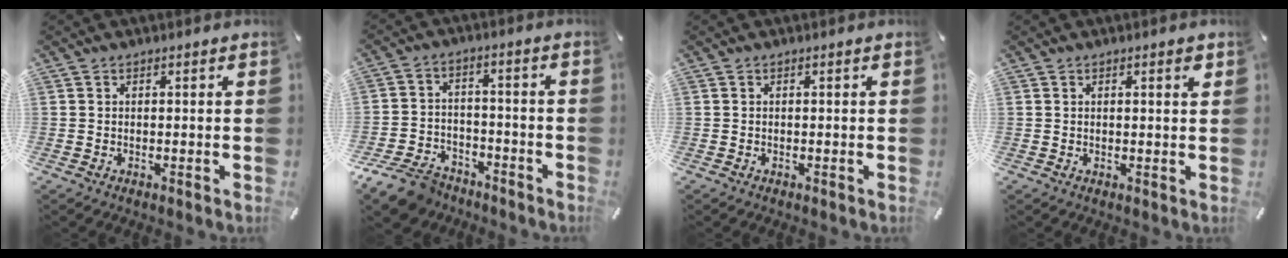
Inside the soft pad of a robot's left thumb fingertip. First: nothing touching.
{"total": 9.8, "force": [-7.7, 5.0, 3.5], "torque": [-0.063, 0.040, -0.143]}
{"total": 0.0}
{"total": 1.4, "force": [0.8, 0.3, 1.2], "torque": [-0.016, -0.001, 0.010]}